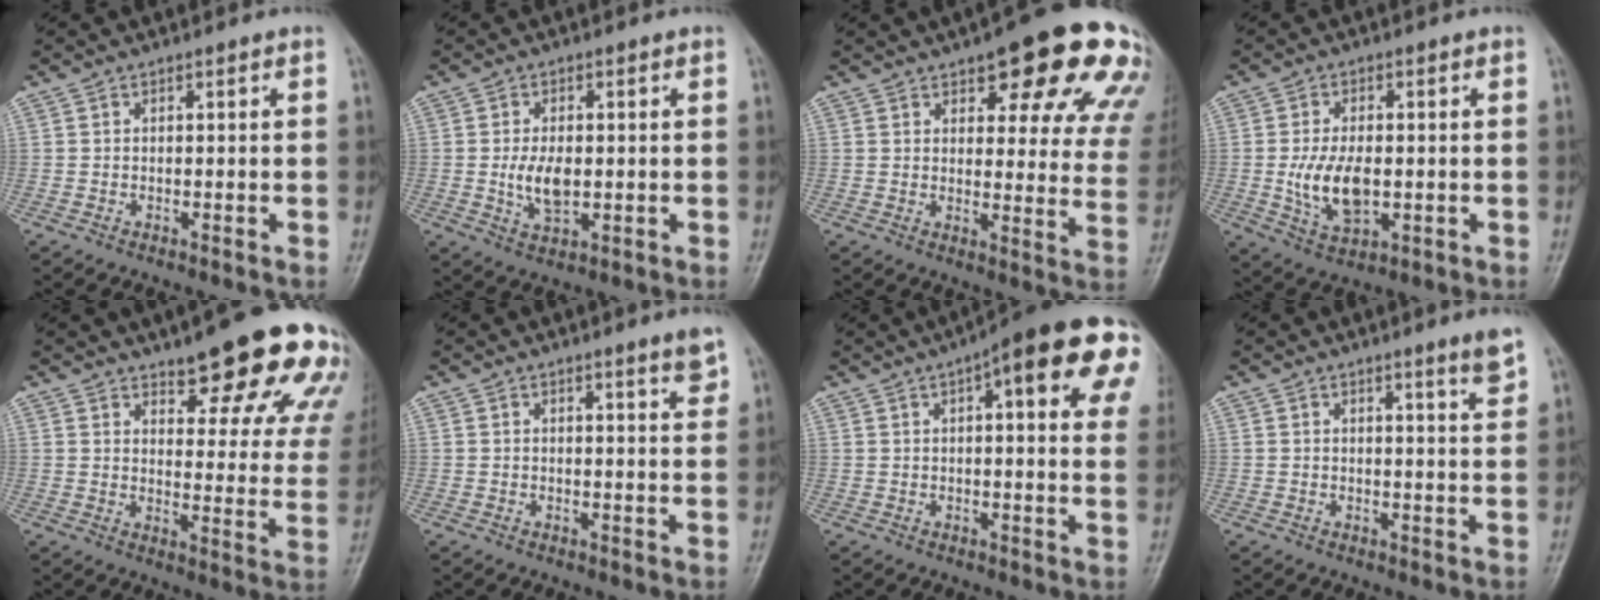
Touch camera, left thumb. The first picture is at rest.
{"total": 5.8, "force": [-0.2, 3.2, 4.8], "torque": [-0.088, -0.009, -0.001]}
{"total": 21.6, "force": [12.8, 7.1, 15.9], "torque": [-0.153, -0.039, 0.147]}
{"total": 8.9, "force": [-0.8, 5.0, 7.3], "torque": [-0.131, -0.008, -0.007]}
{"total": 20.7, "force": [14.7, 6.0, 13.4], "torque": [-0.127, -0.073, 0.178]}
{"total": 3.2, "force": [2.3, 0.2, 2.2], "torque": [-0.025, -0.017, 0.030]}
{"total": 20.2, "force": [7.6, 5.6, 17.8], "torque": [-0.221, 0.010, 0.088]}
{"total": 3.7, "force": [2.6, -0.2, 2.5], "torque": [-0.033, -0.025, 0.037]}